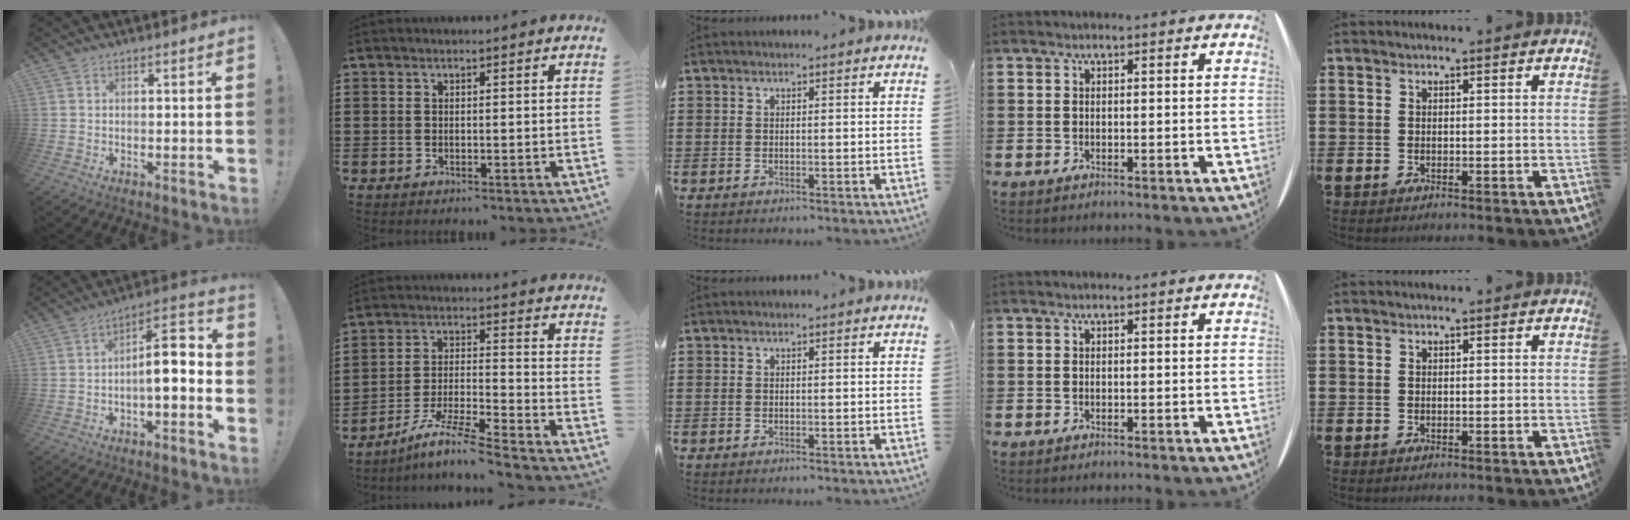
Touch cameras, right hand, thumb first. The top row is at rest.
{"thumb": {"total": 9.8, "force": [-2.4, 3.2, 9.0], "torque": [-0.140, 0.013, -0.042]}, "index": {"total": 7.8, "force": [-6.6, -0.4, 4.1], "torque": [-0.092, -0.011, -0.132]}}